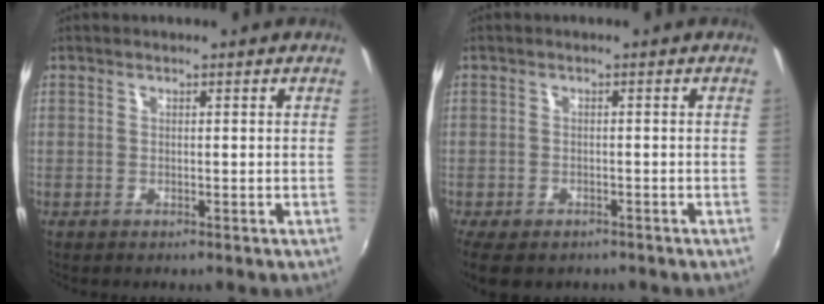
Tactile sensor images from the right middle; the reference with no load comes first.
{"total": 6.8, "force": [-4.9, 3.2, 3.5], "torque": [-0.088, -0.031, -0.080]}